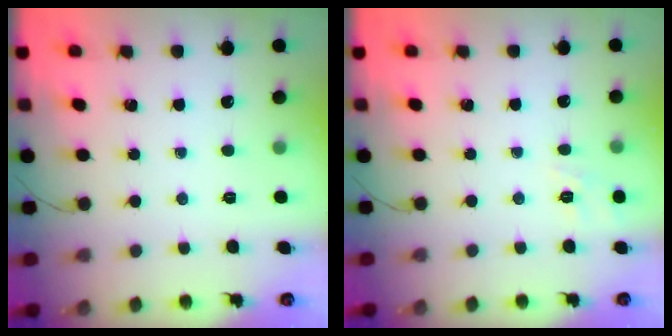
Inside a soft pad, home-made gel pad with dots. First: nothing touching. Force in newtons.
{"total": 8.8, "press": 8.5, "slide": 1.9}